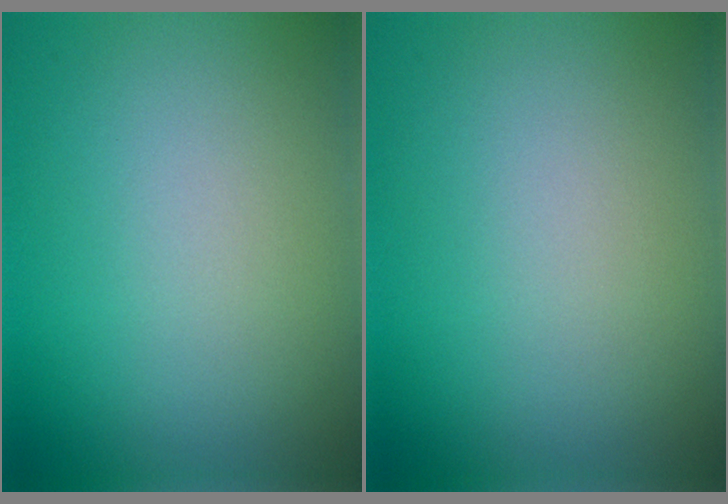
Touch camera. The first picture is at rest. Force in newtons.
{"total": 0.0}